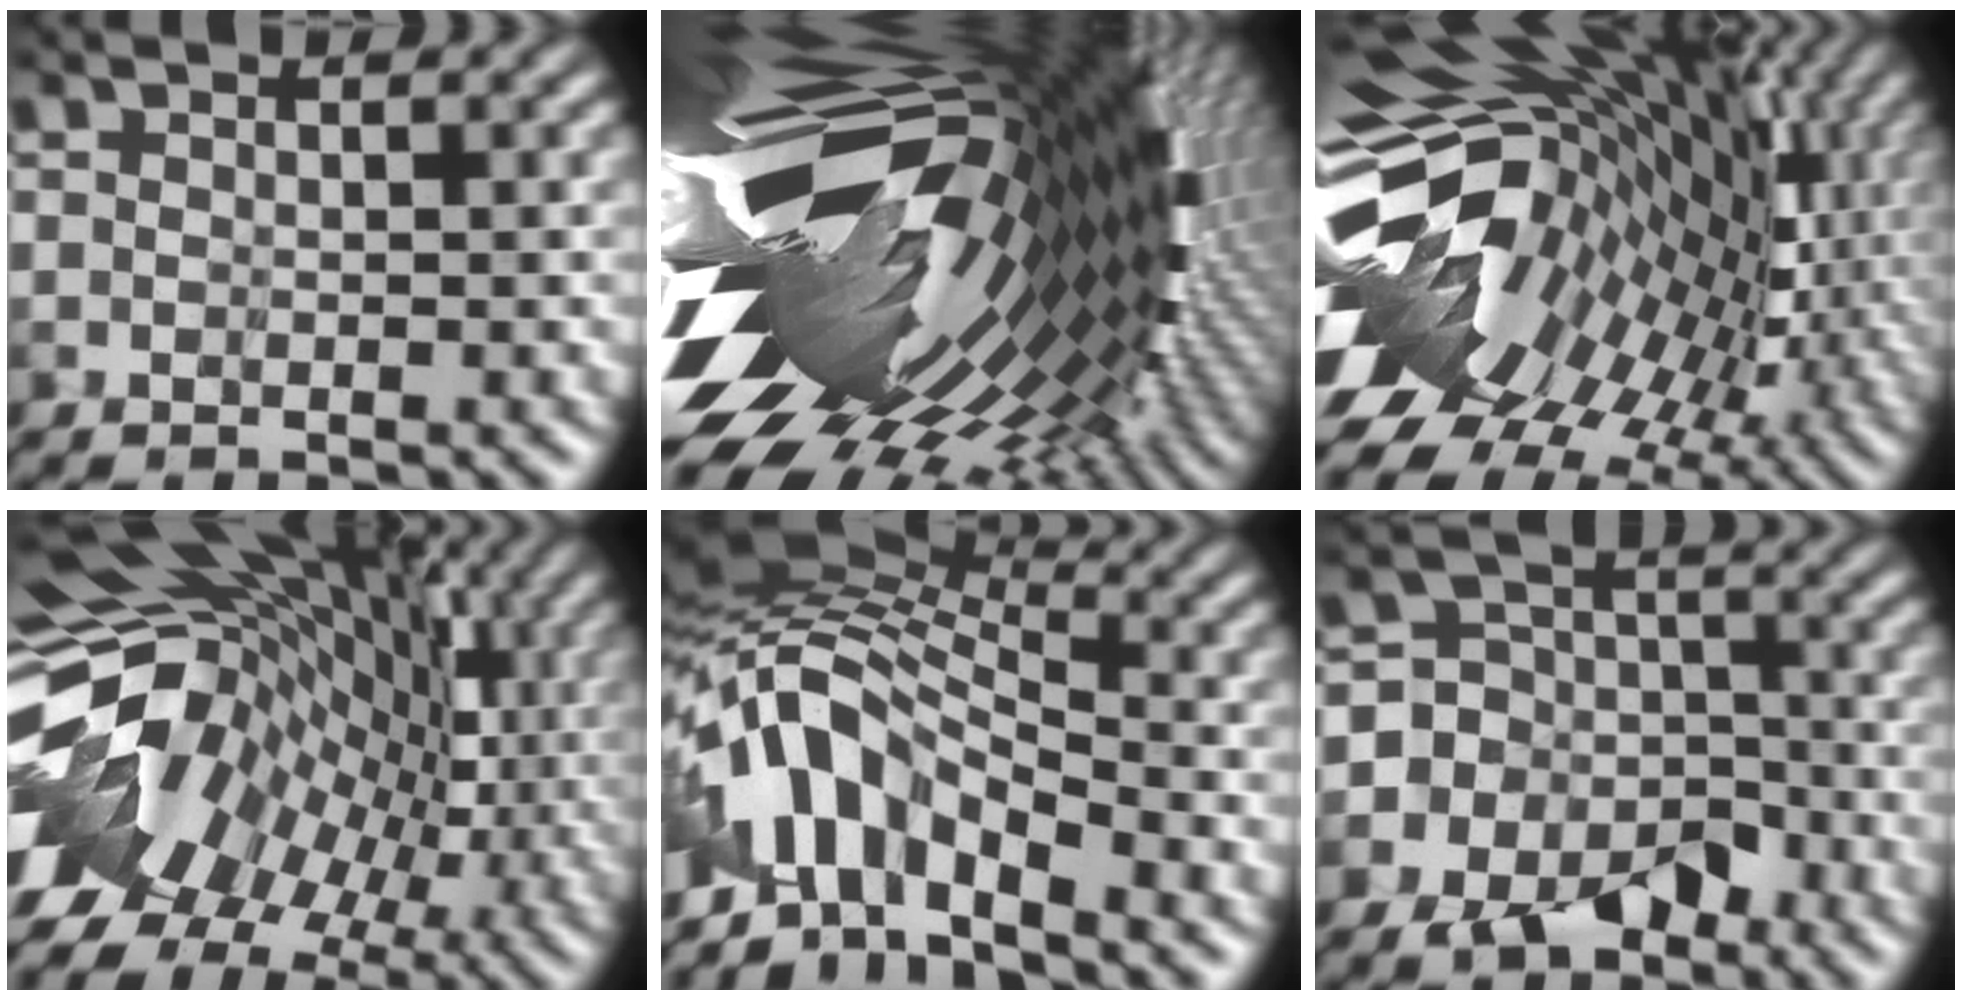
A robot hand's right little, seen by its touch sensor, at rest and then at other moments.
{"total": 17.8, "force": [-1.0, 8.3, 15.7], "torque": [-0.270, -0.039, -0.021]}
{"total": 15.2, "force": [-0.6, 8.9, 12.3], "torque": [-0.194, -0.013, -0.003]}
{"total": 13.3, "force": [-0.9, 9.0, 9.8], "torque": [-0.165, 0.013, -0.003]}
{"total": 5.9, "force": [-4.2, 1.9, 3.7], "torque": [-0.060, 0.018, -0.087]}
{"total": 4.9, "force": [-3.6, 3.3, 0.2], "torque": [0.016, 0.003, -0.094]}